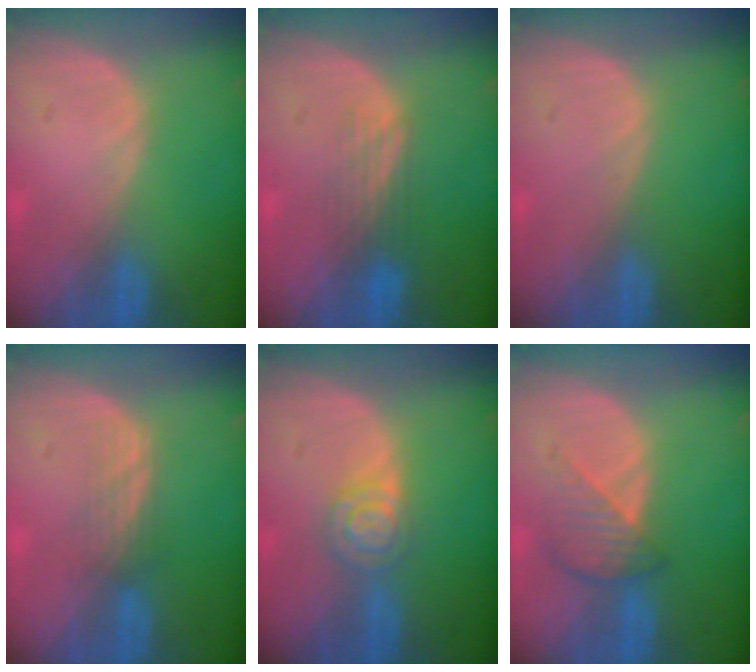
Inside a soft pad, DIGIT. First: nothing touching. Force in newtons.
{"total": 3.9, "press": 3.2, "slide": 2.3}
{"total": 0.0}
{"total": 2.8, "press": 2.5, "slide": 1.2}
{"total": 4.9, "press": 4.2, "slide": 2.5}
{"total": 4.6, "press": 4.3, "slide": 1.8}